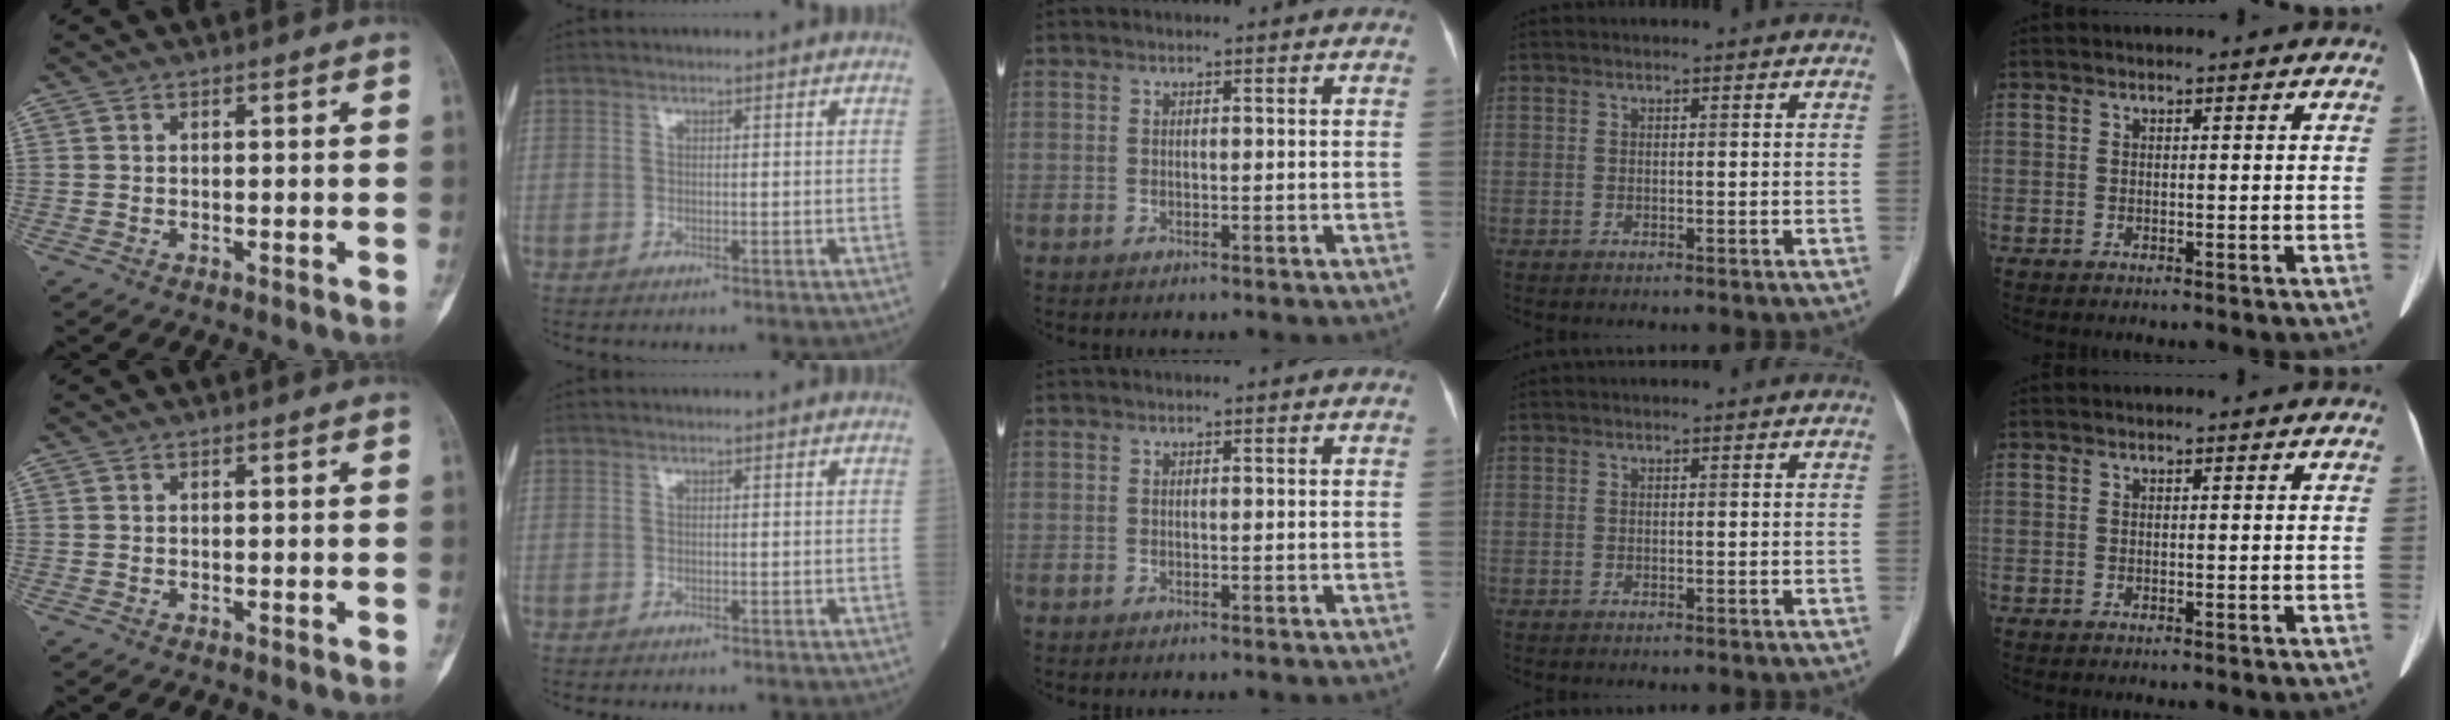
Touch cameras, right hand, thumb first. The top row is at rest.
{}